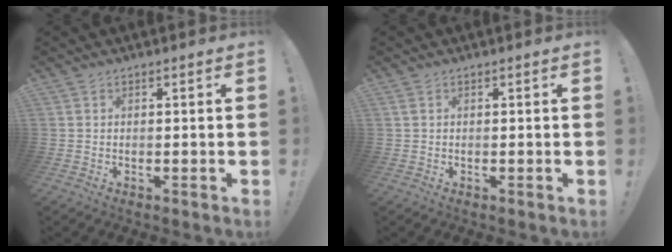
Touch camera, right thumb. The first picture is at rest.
{"total": 0.5, "force": [0.3, 0.2, 0.4], "torque": [-0.009, 0.001, 0.004]}